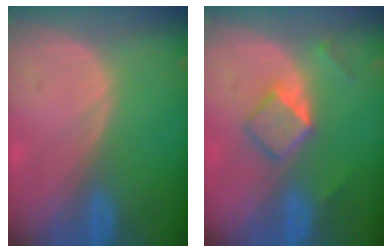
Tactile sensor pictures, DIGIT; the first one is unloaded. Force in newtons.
{"total": 5.3, "press": 4.6, "slide": 2.7}